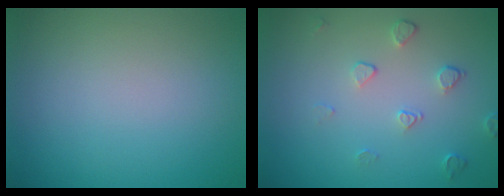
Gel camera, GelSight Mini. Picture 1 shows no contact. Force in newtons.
{"total": 1.6, "press": 1.1, "slide": 1.2}